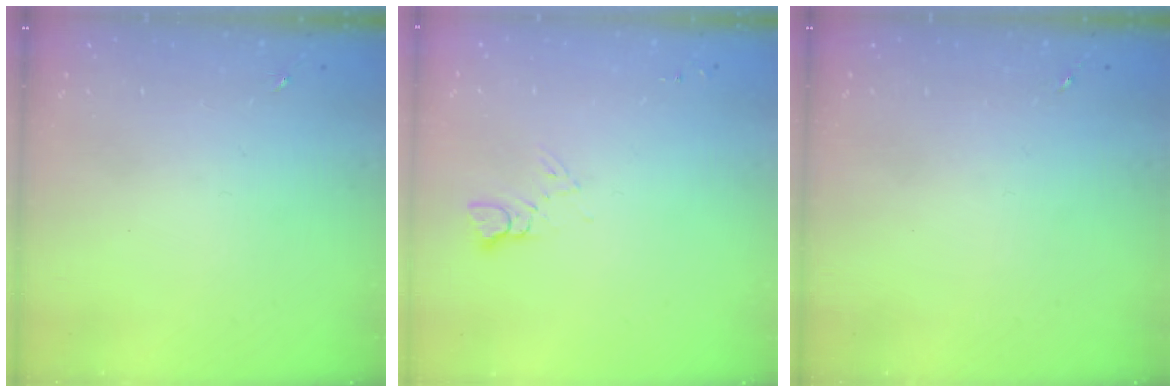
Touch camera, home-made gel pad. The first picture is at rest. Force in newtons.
{"total": 4.1, "press": 4.1, "slide": 0.4}
{"total": 0.0}